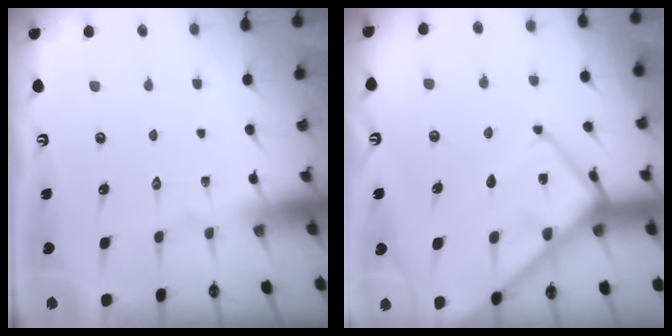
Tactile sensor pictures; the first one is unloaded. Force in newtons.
{"total": 12.2, "press": 12.1, "slide": 1.3}